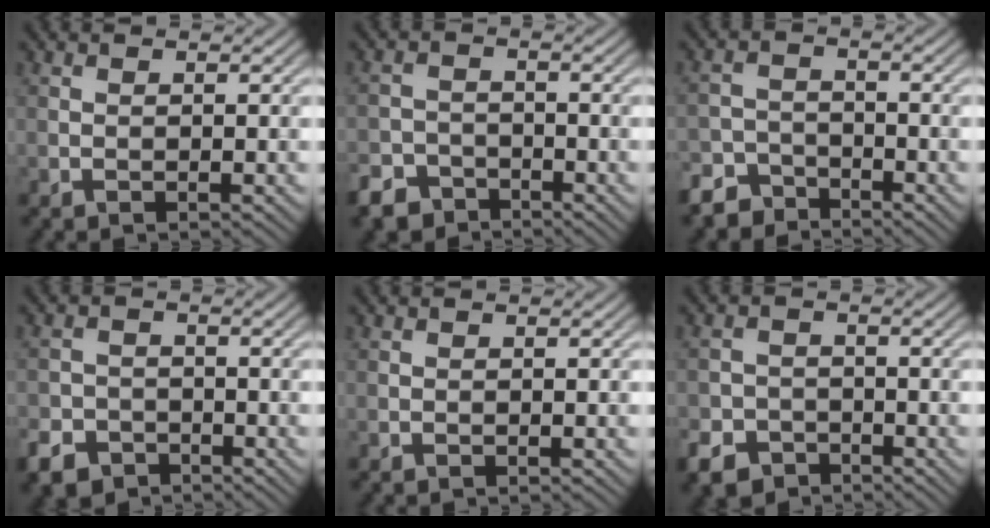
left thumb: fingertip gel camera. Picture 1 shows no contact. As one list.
[{"total": 4.8, "force": [-3.8, 2.7, 1.1], "torque": [-0.021, -0.004, -0.073]}, {"total": 4.8, "force": [-4.0, 2.3, 0.9], "torque": [-0.016, -0.003, -0.085]}, {"total": 4.8, "force": [-3.3, 3.2, 1.5], "torque": [-0.033, -0.004, -0.066]}, {"total": 0.0}, {"total": 5.1, "force": [-3.5, 3.5, 1.4], "torque": [-0.027, -0.003, -0.068]}]